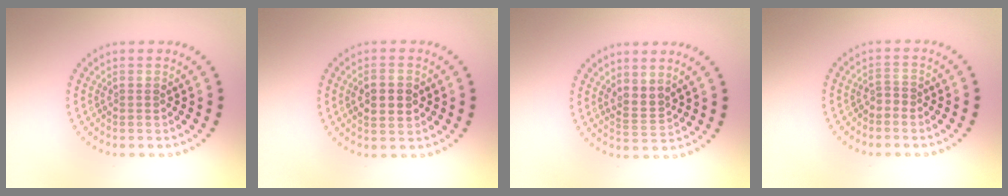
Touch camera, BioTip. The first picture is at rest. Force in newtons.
{"total": 3.2, "press": 3.2, "slide": 0.3}
{"total": 2.0, "press": 1.4, "slide": 1.4}
{"total": 0.9, "press": 0.8, "slide": 0.4}